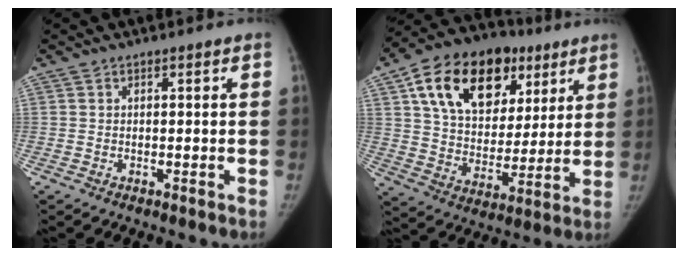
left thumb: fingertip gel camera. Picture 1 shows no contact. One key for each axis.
{"total": 24.4, "fx": 11.0, "fy": 15.9, "fz": 15.0, "tx": -0.217, "ty": 0.000, "tz": 0.179}